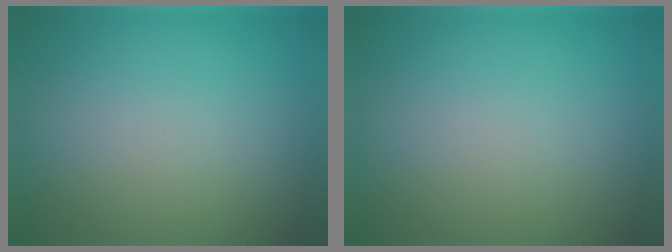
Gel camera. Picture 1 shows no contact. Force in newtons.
{"total": 0.0}